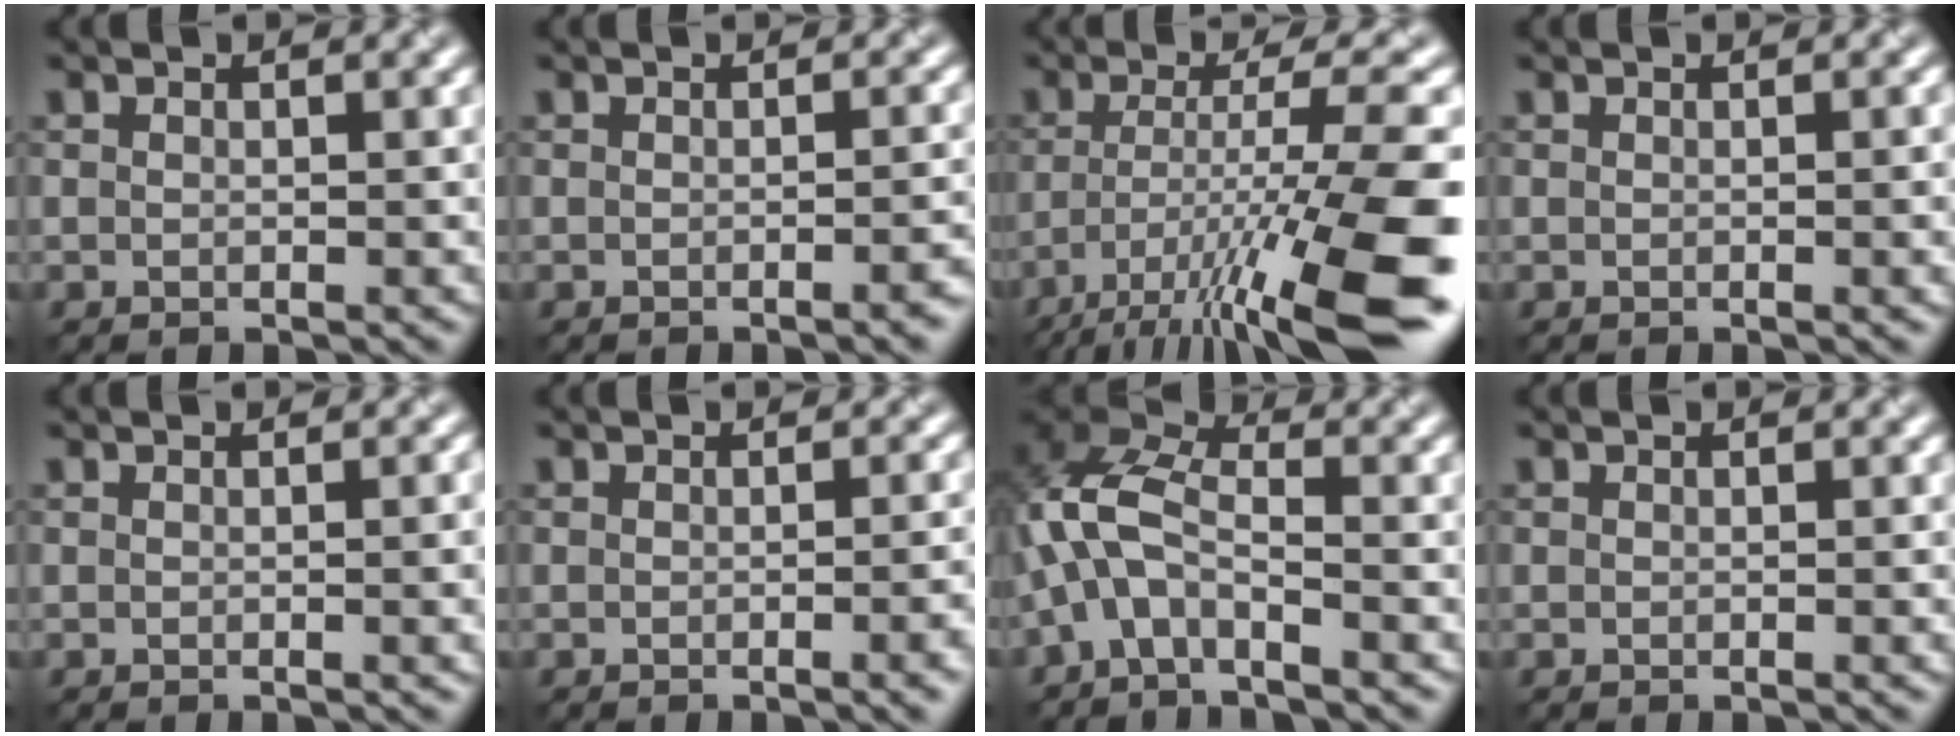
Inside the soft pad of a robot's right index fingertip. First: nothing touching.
{"total": 2.1, "force": [-0.8, 0.6, 1.9], "torque": [-0.012, 0.003, -0.015]}
{"total": 13.6, "force": [-7.1, 2.3, 11.4], "torque": [-0.187, -0.003, -0.115]}
{"total": 2.1, "force": [-0.2, 0.6, 2.0], "torque": [-0.017, 0.001, -0.009]}
{"total": 2.7, "force": [-0.2, 0.9, 2.6], "torque": [-0.020, 0.003, -0.008]}
{"total": 3.7, "force": [-0.9, 1.2, 3.4], "torque": [-0.024, 0.000, -0.011]}
{"total": 5.7, "force": [-1.6, 3.0, 4.6], "torque": [-0.103, 0.019, -0.046]}
{"total": 0.9, "force": [-0.2, 0.3, 0.8], "torque": [-0.005, -0.001, -0.007]}